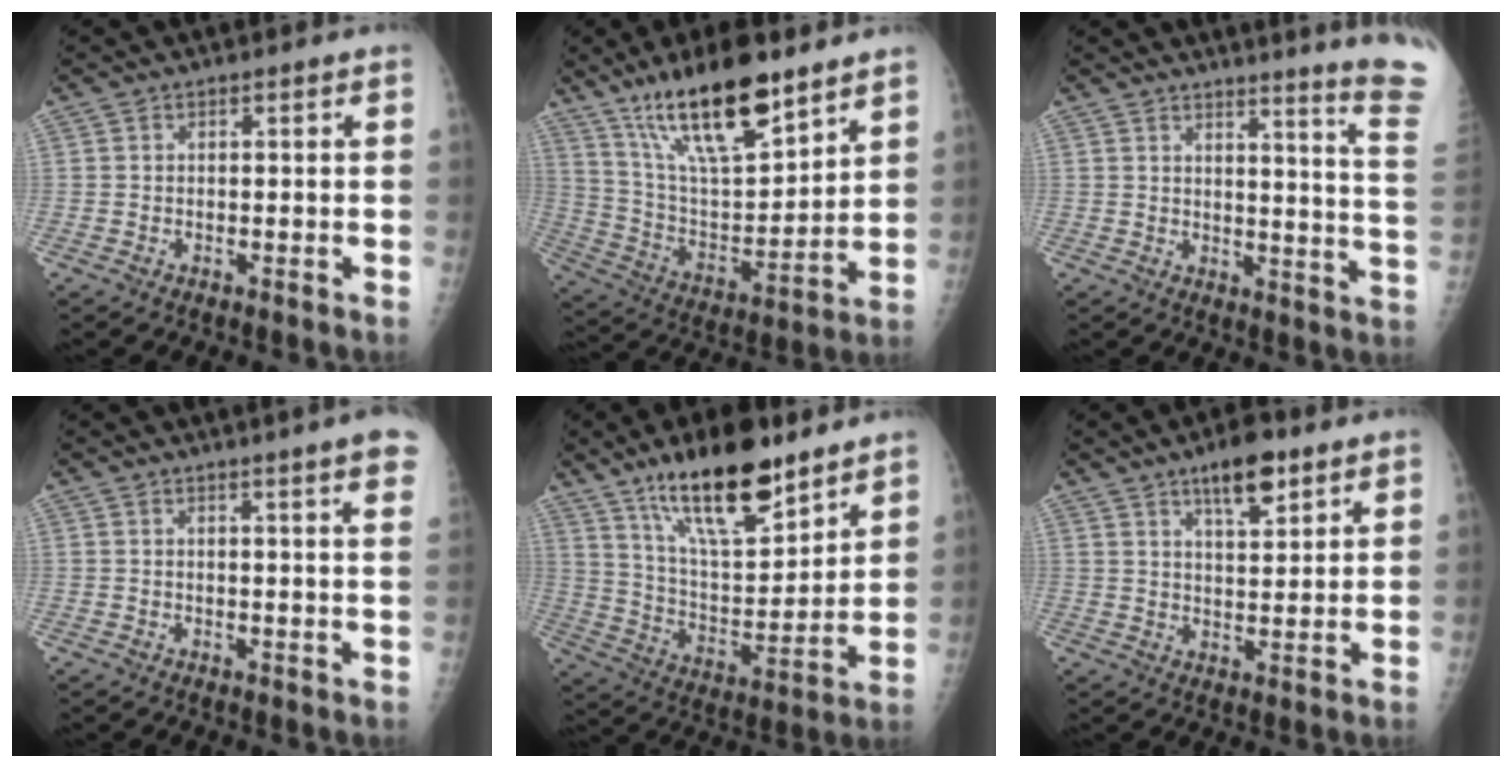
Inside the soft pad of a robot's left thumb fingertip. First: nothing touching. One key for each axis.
{"total": 21.1, "fx": 14.4, "fy": 6.6, "fz": 13.9, "tx": -0.212, "ty": -0.067, "tz": 0.262}
{"total": 16.3, "fx": 13.8, "fy": -1.4, "fz": 8.6, "tx": -0.097, "ty": -0.147, "tz": 0.146}
{"total": 8.6, "fx": 6.2, "fy": 0.2, "fz": 6.0, "tx": -0.066, "ty": -0.014, "tz": 0.057}
{"total": 20.1, "fx": 13.9, "fy": 6.9, "fz": 12.8, "tx": -0.176, "ty": -0.077, "tz": 0.245}
{"total": 8.6, "fx": 5.6, "fy": 2.9, "fz": 5.8, "tx": -0.076, "ty": -0.032, "tz": 0.089}